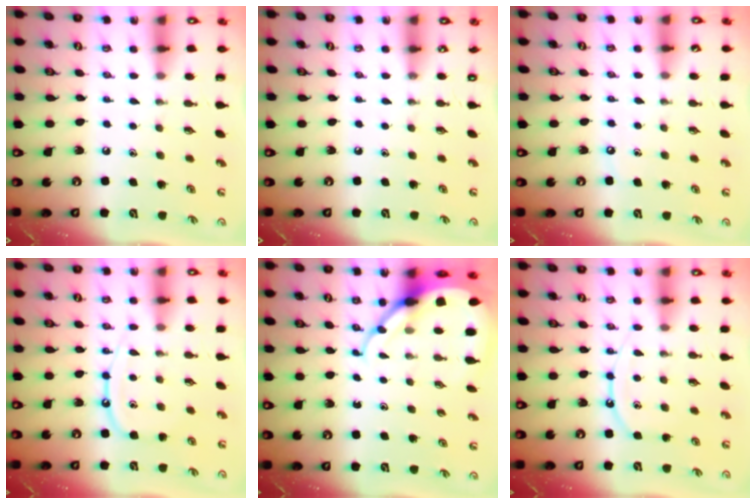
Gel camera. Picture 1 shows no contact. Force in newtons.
{"total": 0.0}
{"total": 2.6, "press": 2.6, "slide": 0.4}
{"total": 10.7, "press": 10.7, "slide": 0.6}
{"total": 8.9, "press": 8.9, "slide": 0.8}
{"total": 9.4, "press": 9.3, "slide": 1.0}